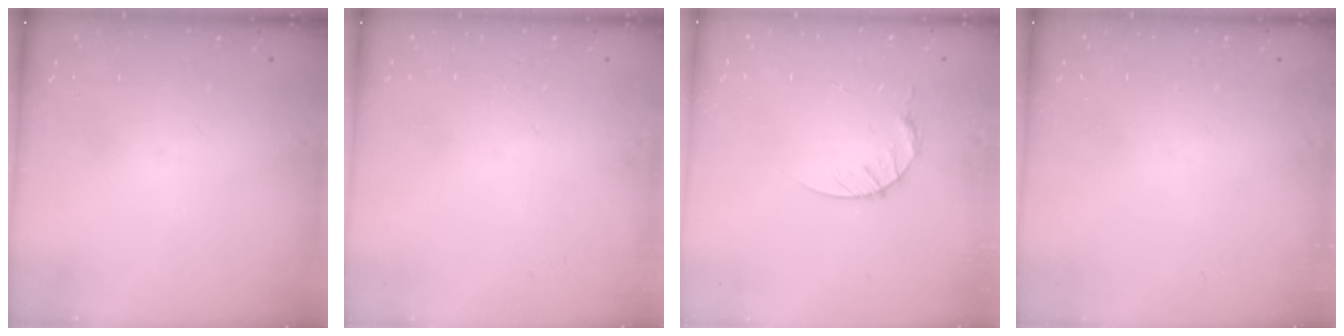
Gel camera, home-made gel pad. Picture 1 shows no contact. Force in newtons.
{"total": 0.0}
{"total": 5.1, "press": 5.0, "slide": 0.6}
{"total": 0.0}